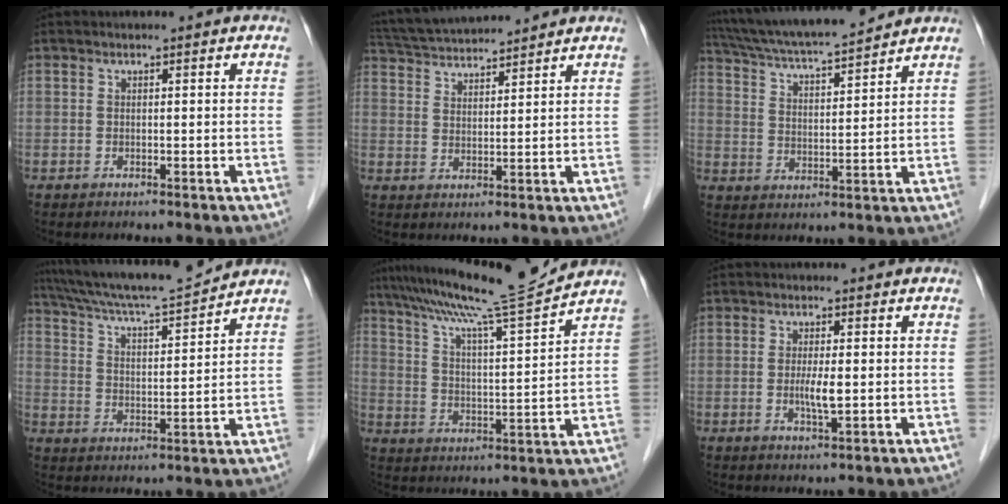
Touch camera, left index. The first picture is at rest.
{"total": 10.9, "force": [10.3, 0.6, 3.4], "torque": [-0.074, 0.030, 0.175]}
{"total": 15.2, "force": [13.8, 0.7, 6.3], "torque": [-0.119, 0.018, 0.229]}
{"total": 14.5, "force": [13.5, -0.2, 5.2], "torque": [-0.100, 0.003, 0.219]}
{"total": 14.1, "force": [12.8, -2.1, 5.6], "torque": [-0.101, -0.016, 0.203]}
{"total": 3.1, "force": [-0.3, 0.4, 3.0], "torque": [-0.062, -0.008, -0.005]}